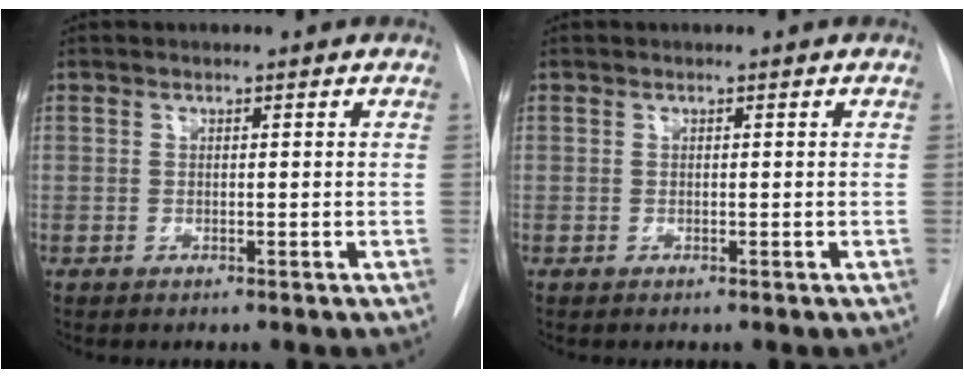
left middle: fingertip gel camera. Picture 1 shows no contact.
{"total": 0.0}